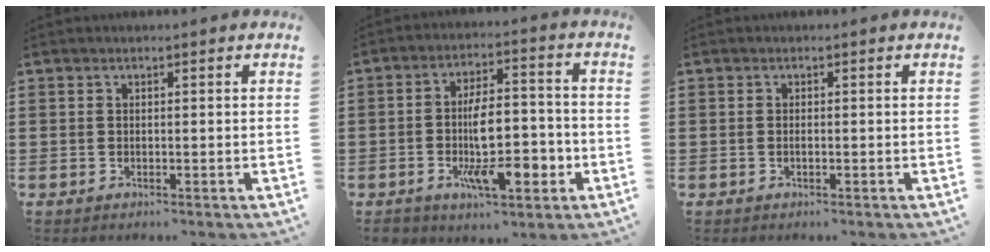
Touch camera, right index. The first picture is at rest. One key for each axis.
{"total": 10.4, "fx": -3.0, "fy": 4.7, "fz": 8.8, "tx": -0.149, "ty": -0.001, "tz": -0.051}
{"total": 0.6, "fx": -0.2, "fy": -0.1, "fz": 0.5, "tx": -0.010, "ty": -0.006, "tz": -0.003}